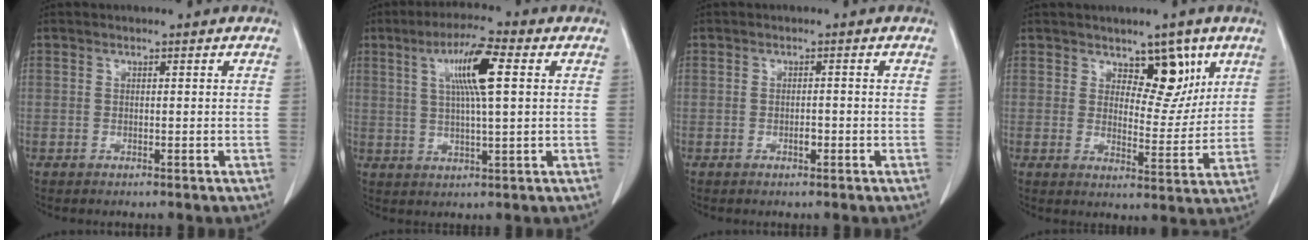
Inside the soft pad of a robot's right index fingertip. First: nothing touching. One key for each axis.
{"total": 9.1, "fx": 2.8, "fy": 0.7, "fz": 8.6, "tx": -0.157, "ty": 0.010, "tz": 0.049}
{"total": 1.0, "fx": -0.4, "fy": 0.4, "fz": 0.9, "tx": -0.020, "ty": 0.001, "tz": -0.003}
{"total": 7.1, "fx": 4.0, "fy": 3.4, "fz": 4.7, "tx": -0.054, "ty": -0.007, "tz": 0.065}